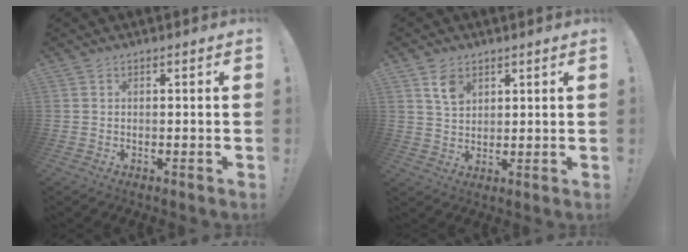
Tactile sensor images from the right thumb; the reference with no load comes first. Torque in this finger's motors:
{"motor_torque": [1.17, 1.09, 0.00, -0.30, 0.00]}